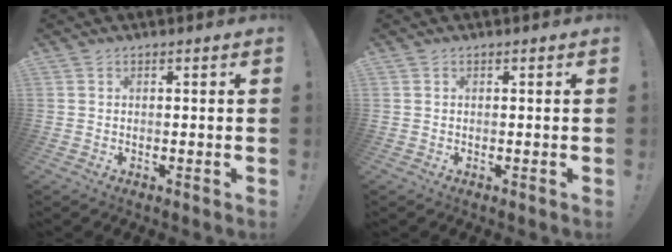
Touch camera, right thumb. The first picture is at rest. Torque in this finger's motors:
{"motor_torque": [0.06, -0.61, -0.56, 0.11, 0.00]}